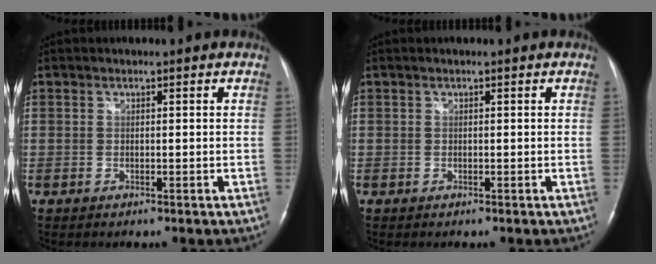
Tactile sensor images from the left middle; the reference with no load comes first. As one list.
[{"total": 0.0}]